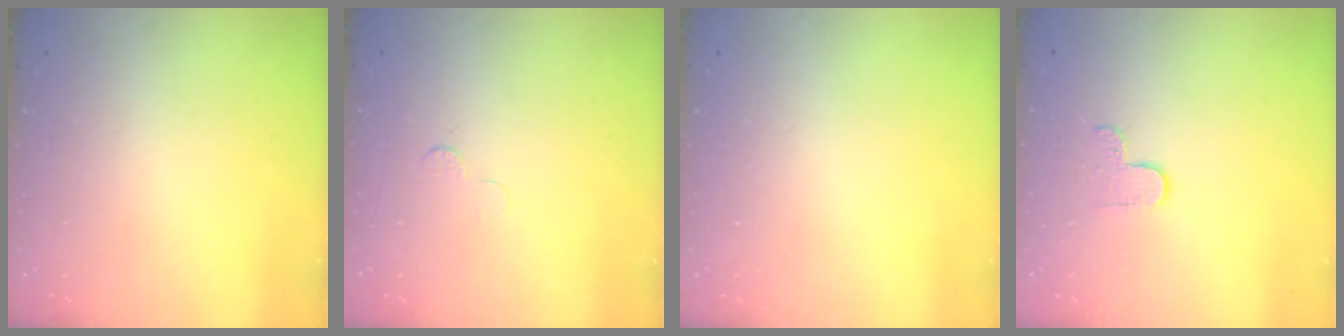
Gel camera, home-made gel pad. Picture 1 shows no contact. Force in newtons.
{"total": 2.5, "press": 2.5, "slide": 0.2}
{"total": 0.0}
{"total": 3.1, "press": 3.1, "slide": 0.4}